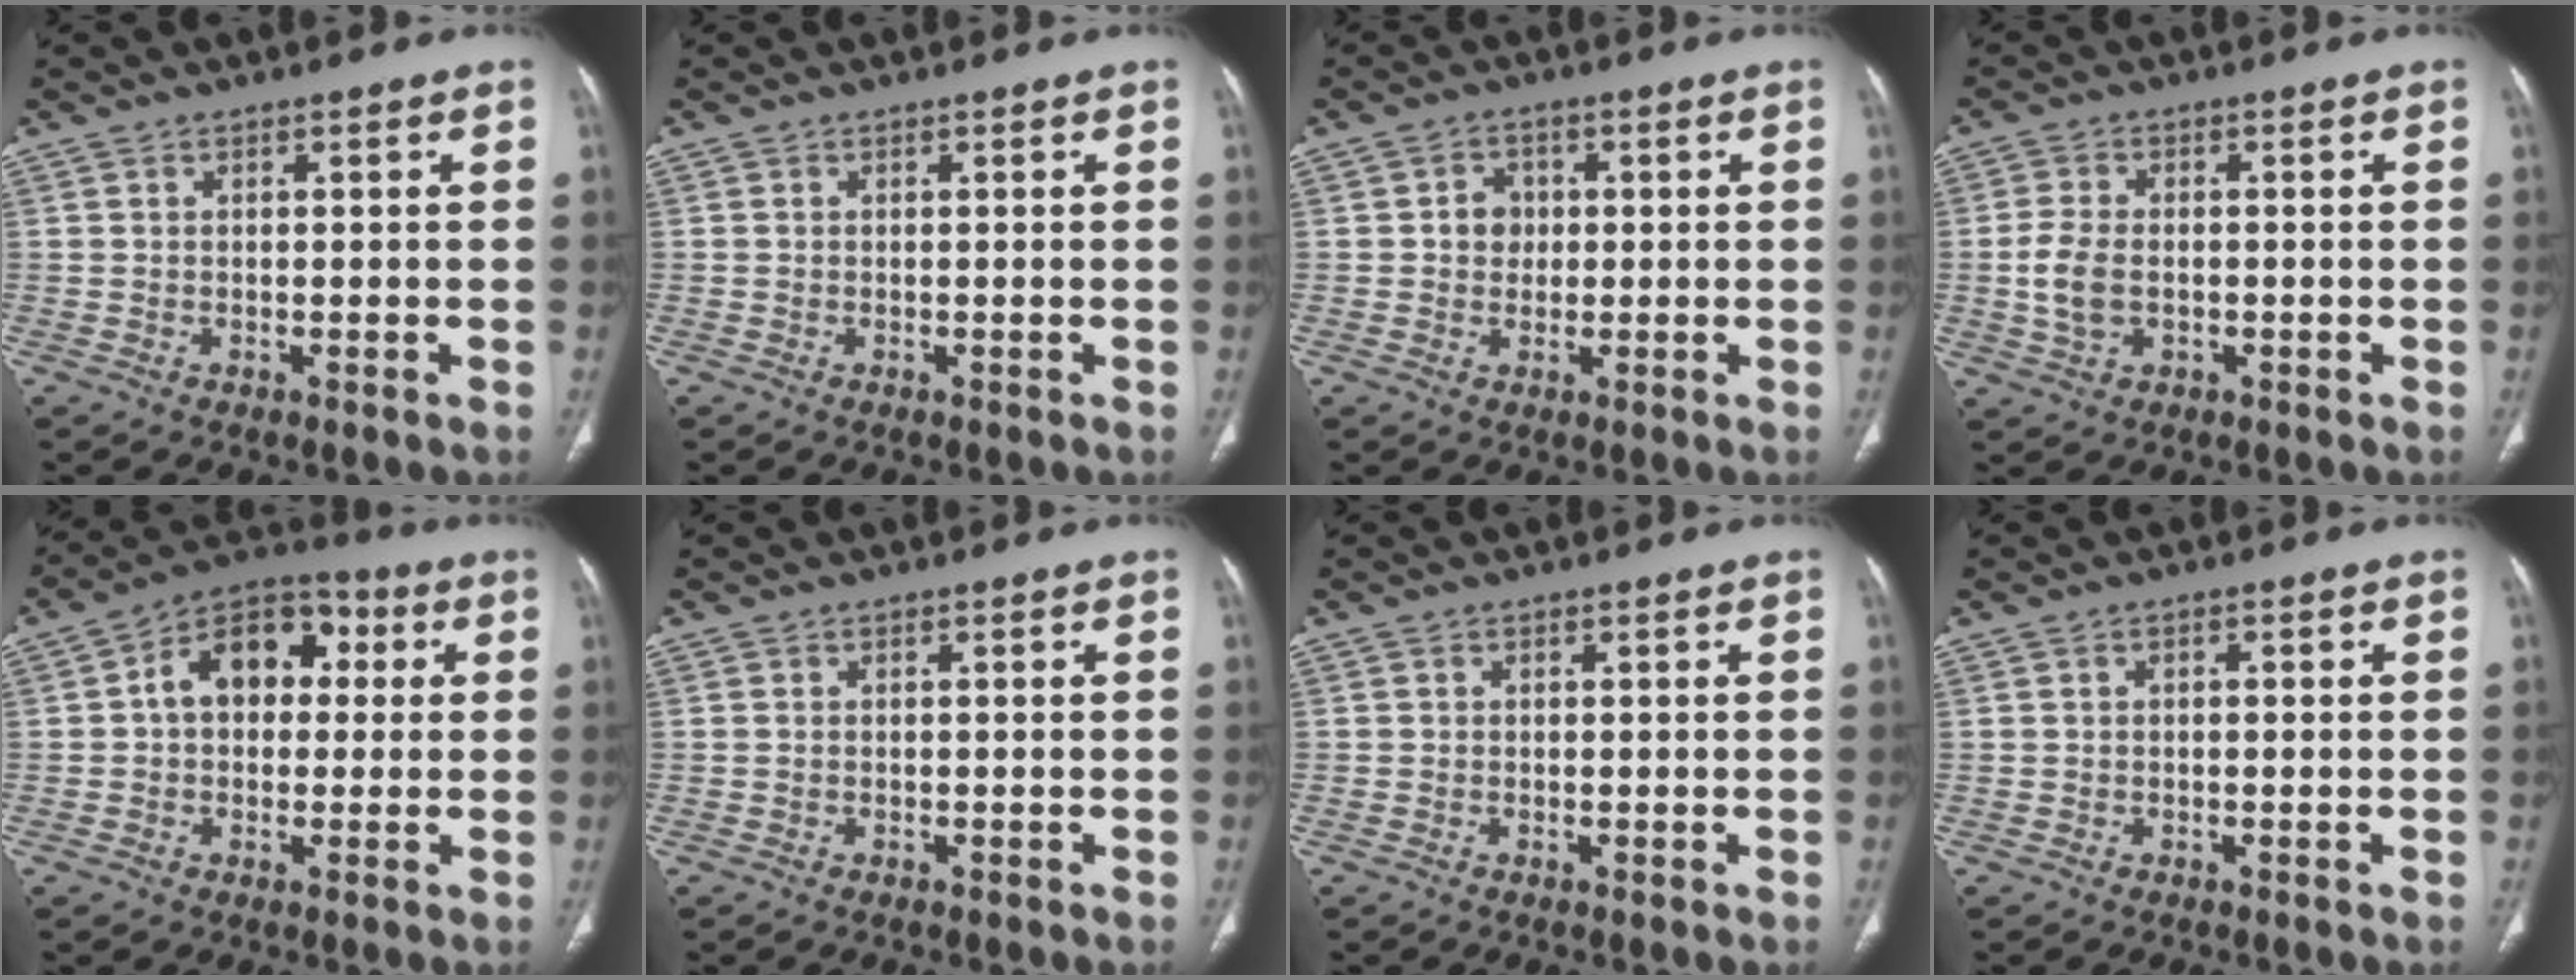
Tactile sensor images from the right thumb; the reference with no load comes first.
{"total": 0.0}
{"total": 3.8, "force": [0.4, 3.3, 1.7], "torque": [-0.004, 0.006, 0.001]}
{"total": 5.8, "force": [-0.7, 3.8, 4.4], "torque": [-0.096, 0.005, -0.012]}
{"total": 12.4, "force": [2.0, 8.6, 8.6], "torque": [-0.102, 0.031, 0.020]}
{"total": 0.0}
{"total": 0.0}
{"total": 0.6, "force": [0.1, 0.3, 0.5], "torque": [-0.009, 0.002, 0.001]}